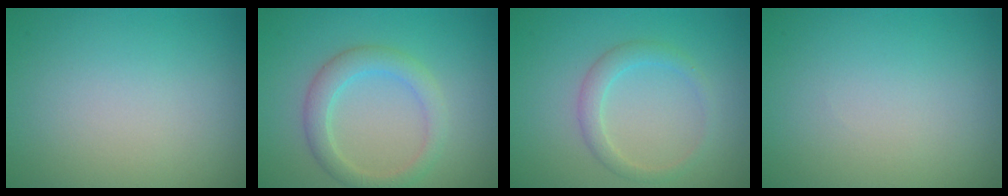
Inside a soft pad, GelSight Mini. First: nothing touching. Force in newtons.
{"total": 3.0, "press": 3.0, "slide": 0.0}
{"total": 2.0, "press": 2.0, "slide": 0.1}
{"total": 0.0}